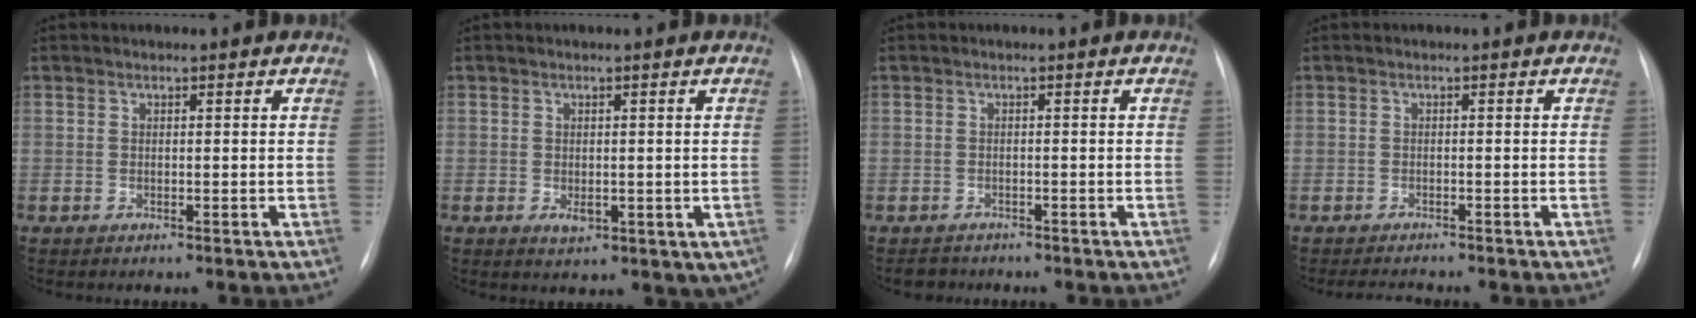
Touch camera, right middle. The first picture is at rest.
{"total": 5.0, "force": [-1.4, 2.9, 3.8], "torque": [-0.035, -0.002, -0.006]}
{"total": 1.8, "force": [-1.6, 0.8, -0.2], "torque": [-0.006, -0.004, -0.023]}
{"total": 2.5, "force": [-2.4, 0.2, 0.6], "torque": [-0.014, -0.011, -0.033]}